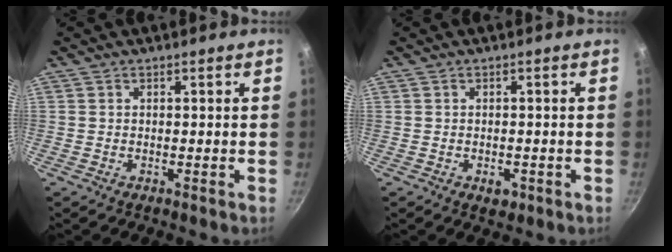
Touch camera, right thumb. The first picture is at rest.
{"total": 2.3, "force": [-0.9, 1.5, 1.5], "torque": [-0.016, 0.006, -0.006]}